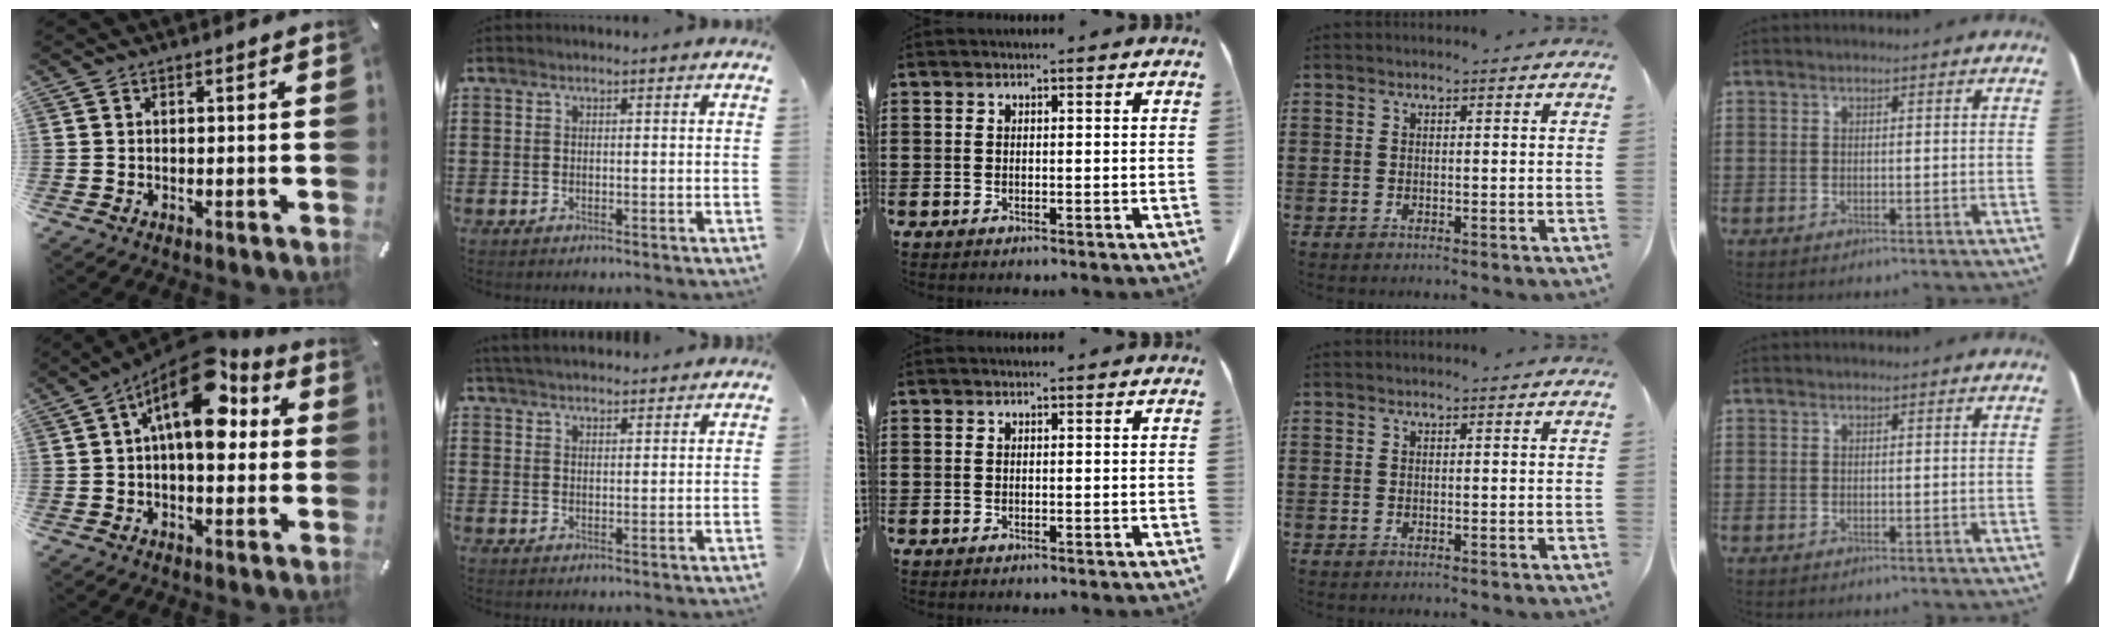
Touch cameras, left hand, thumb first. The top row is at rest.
{"thumb": {"total": 15.7, "force": [5.6, 7.9, 12.4], "torque": [-0.186, -0.037, 0.096]}, "index": {"total": 3.7, "force": [3.7, 0.3, 0.5], "torque": [-0.020, -0.005, 0.070]}}